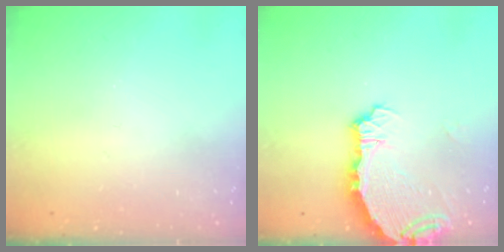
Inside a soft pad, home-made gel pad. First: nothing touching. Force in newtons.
{"total": 7.0, "press": 6.1, "slide": 3.5}